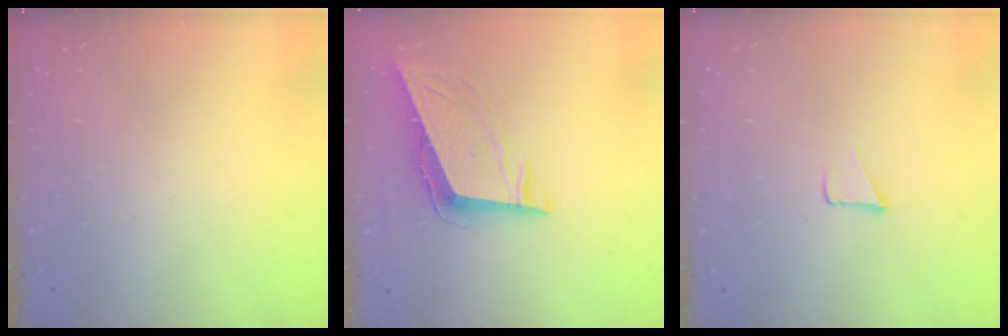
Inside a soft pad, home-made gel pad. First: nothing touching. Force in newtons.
{"total": 9.1, "press": 8.5, "slide": 3.1}
{"total": 1.7, "press": 1.7, "slide": 0.1}